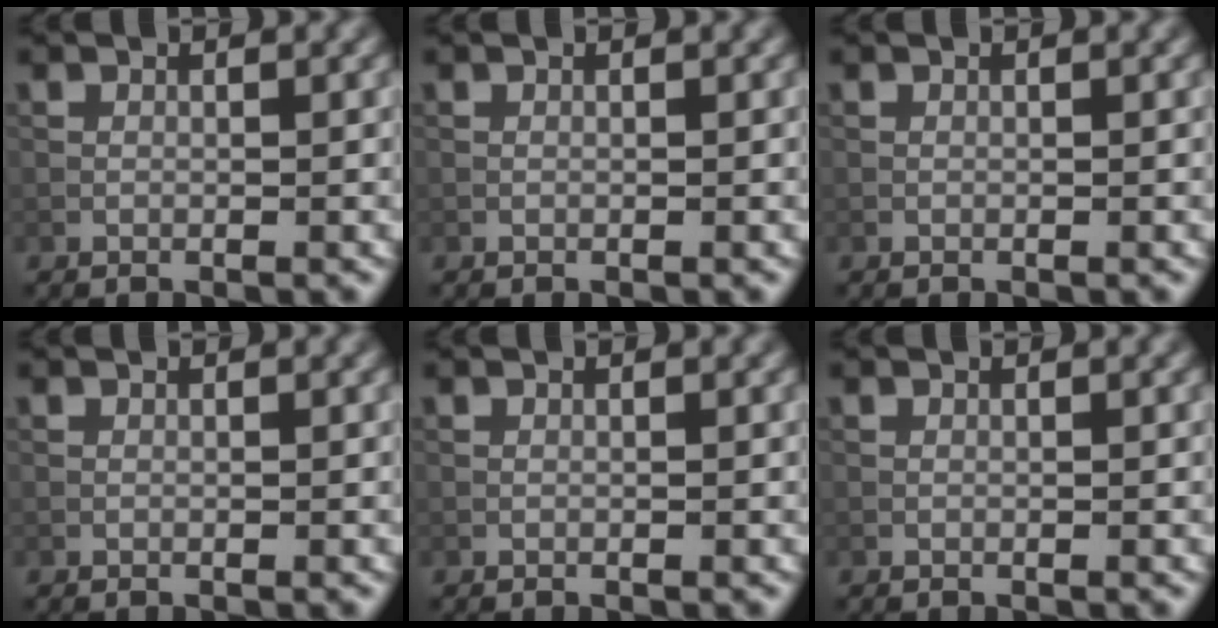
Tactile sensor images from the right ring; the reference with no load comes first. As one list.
[{"total": 0.0}, {"total": 0.0}, {"total": 0.0}, {"total": 0.0}, {"total": 0.0}]